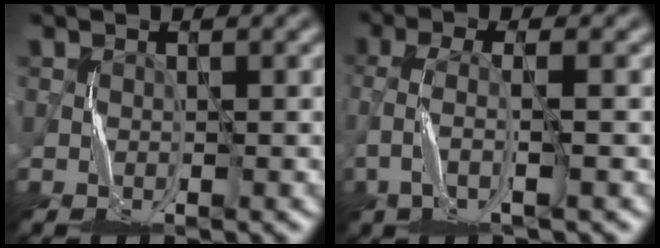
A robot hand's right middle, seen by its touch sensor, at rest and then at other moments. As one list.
[{"total": 2.7, "force": [-0.7, 0.6, 2.5], "torque": [-0.066, 0.001, -0.018]}]